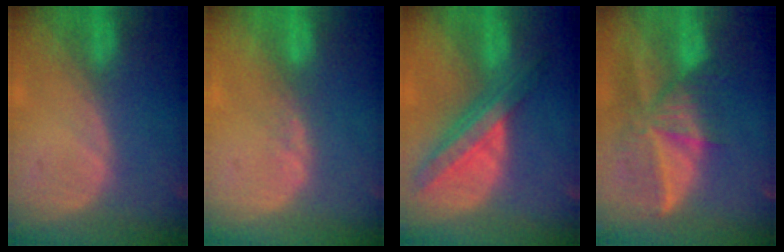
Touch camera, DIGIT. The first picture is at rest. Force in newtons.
{"total": 1.7, "press": 1.4, "slide": 0.9}
{"total": 8.8, "press": 7.6, "slide": 4.4}
{"total": 9.7, "press": 8.5, "slide": 4.7}